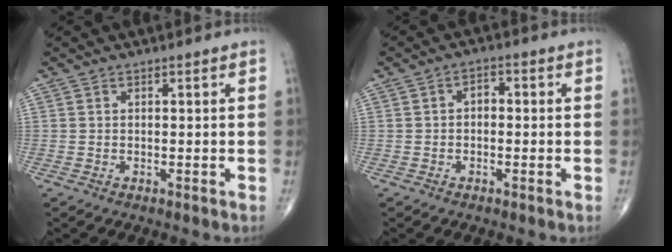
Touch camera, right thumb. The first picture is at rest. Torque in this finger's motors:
{"motor_torque": [0.06, -0.19, -0.25, -0.19, 0.06]}